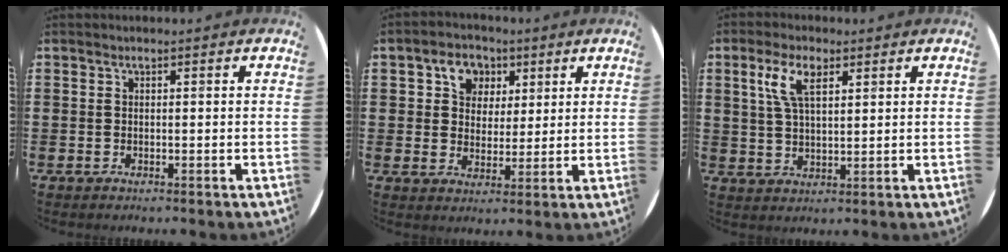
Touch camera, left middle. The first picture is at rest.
{"total": 5.1, "force": [2.7, 4.0, 1.5], "torque": [-0.033, 0.010, 0.045]}
{"total": 5.7, "force": [3.0, 2.2, 4.3], "torque": [-0.095, 0.009, 0.053]}